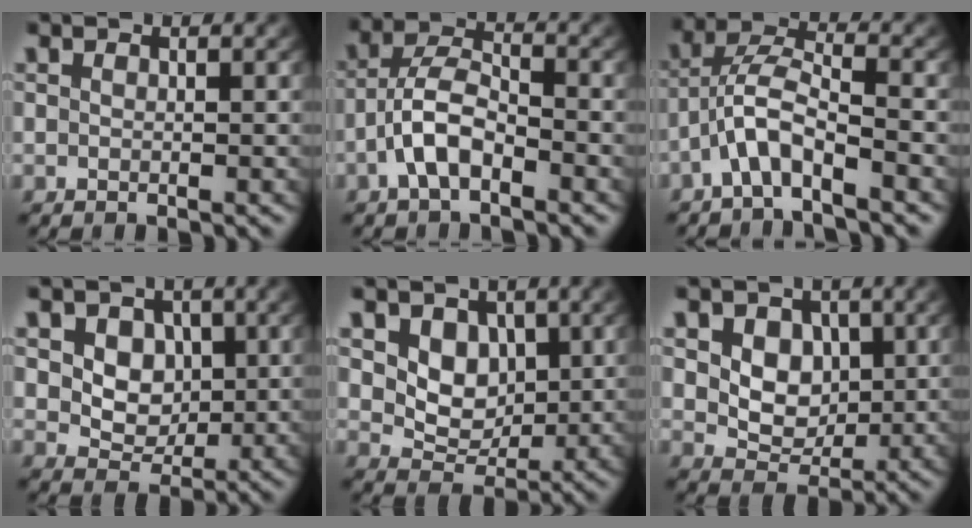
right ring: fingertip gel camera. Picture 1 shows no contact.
{"total": 4.6, "force": [-1.9, 2.8, 3.2], "torque": [-0.065, -0.015, -0.032]}
{"total": 5.0, "force": [-1.1, 3.1, 3.7], "torque": [-0.082, -0.007, -0.028]}
{"total": 6.0, "force": [1.6, 4.9, 2.9], "torque": [-0.055, -0.018, 0.036]}
{"total": 5.4, "force": [1.5, 4.2, 3.1], "torque": [-0.054, -0.018, 0.036]}
{"total": 5.4, "force": [1.4, 4.3, 3.0], "torque": [-0.050, -0.018, 0.035]}